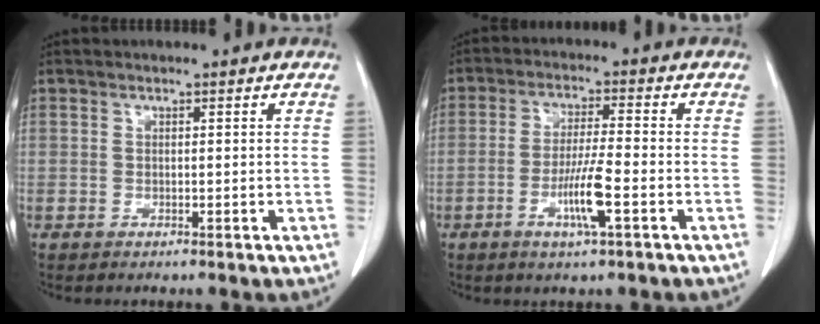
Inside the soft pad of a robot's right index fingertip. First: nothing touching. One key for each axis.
{"total": 7.0, "fx": -2.7, "fy": 0.0, "fz": 6.5, "tx": -0.124, "ty": -0.009, "tz": -0.051}